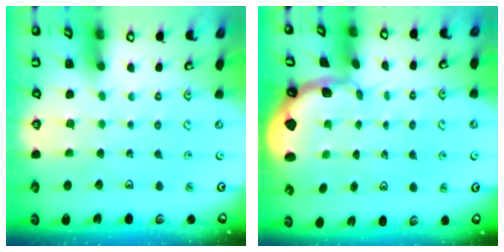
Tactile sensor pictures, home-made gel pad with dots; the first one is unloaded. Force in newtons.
{"total": 1.1, "press": 1.0, "slide": 0.4}